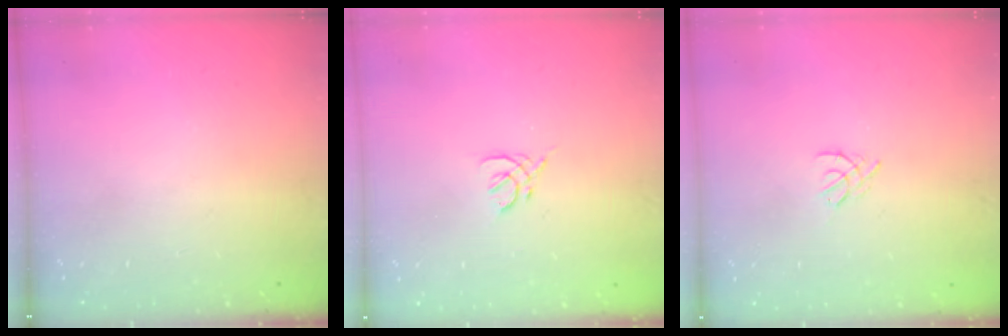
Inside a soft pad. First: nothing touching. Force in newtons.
{"total": 2.0, "press": 1.9, "slide": 0.6}
{"total": 2.0, "press": 1.9, "slide": 0.5}